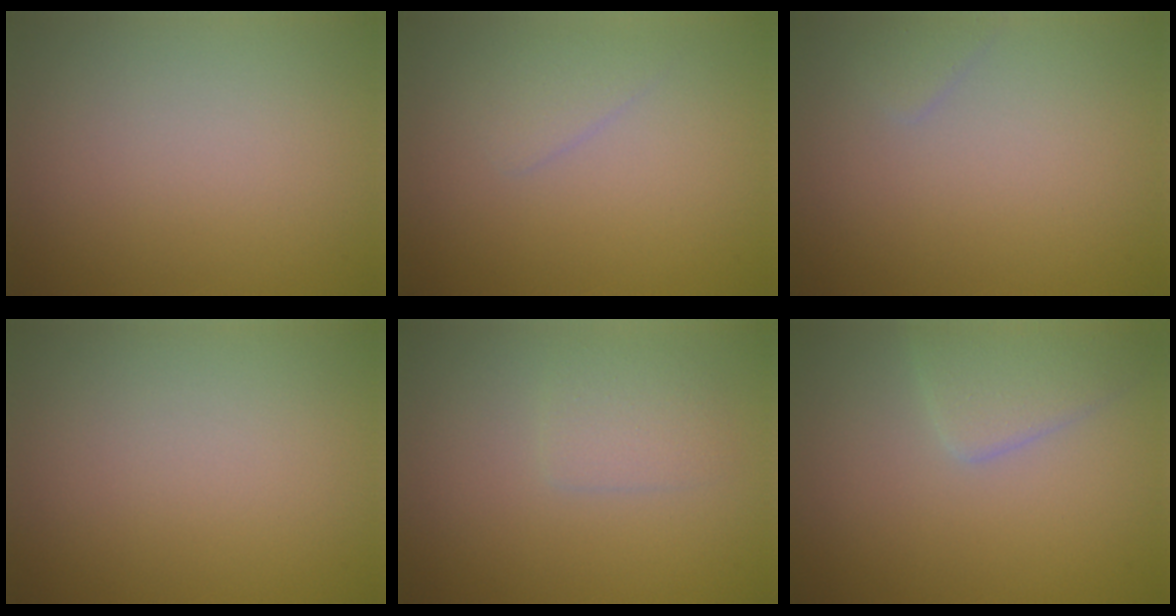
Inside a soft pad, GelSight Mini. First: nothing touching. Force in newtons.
{"total": 1.4, "press": 1.4, "slide": 0.0}
{"total": 0.9, "press": 0.9, "slide": 0.1}
{"total": 0.0}
{"total": 1.9, "press": 1.9, "slide": 0.0}
{"total": 2.5, "press": 2.5, "slide": 0.2}